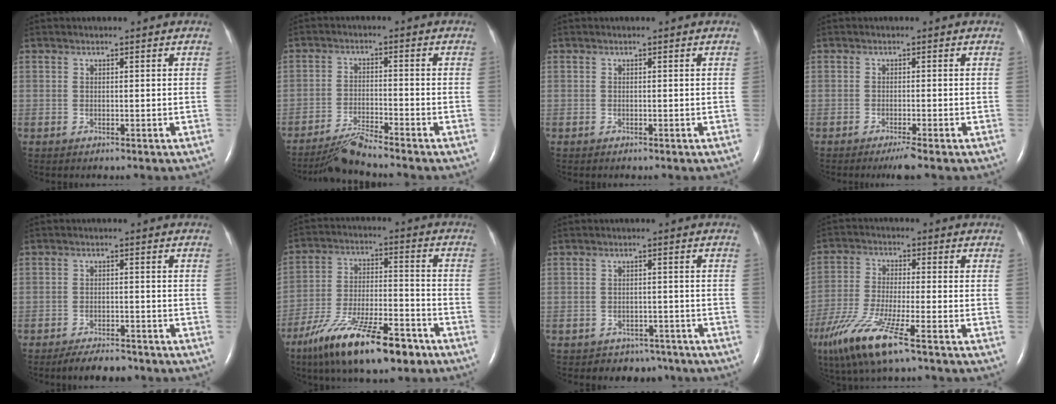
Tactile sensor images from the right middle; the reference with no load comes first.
{"total": 5.3, "force": [-4.8, -1.3, 1.6], "torque": [-0.036, -0.023, -0.091]}
{"total": 0.0}
{"total": 2.4, "force": [-1.8, -0.5, 1.5], "torque": [-0.027, -0.005, -0.031]}
{"total": 5.1, "force": [-4.4, 1.5, 2.0], "torque": [-0.036, -0.007, -0.070]}
{"total": 17.5, "force": [-11.7, 4.2, 12.3], "torque": [-0.217, -0.017, -0.205]}
{"total": 5.0, "force": [-4.0, 2.9, -0.2], "torque": [0.007, 0.017, -0.050]}
{"total": 11.3, "force": [-6.8, 0.8, 9.0], "torque": [-0.196, -0.034, -0.129]}